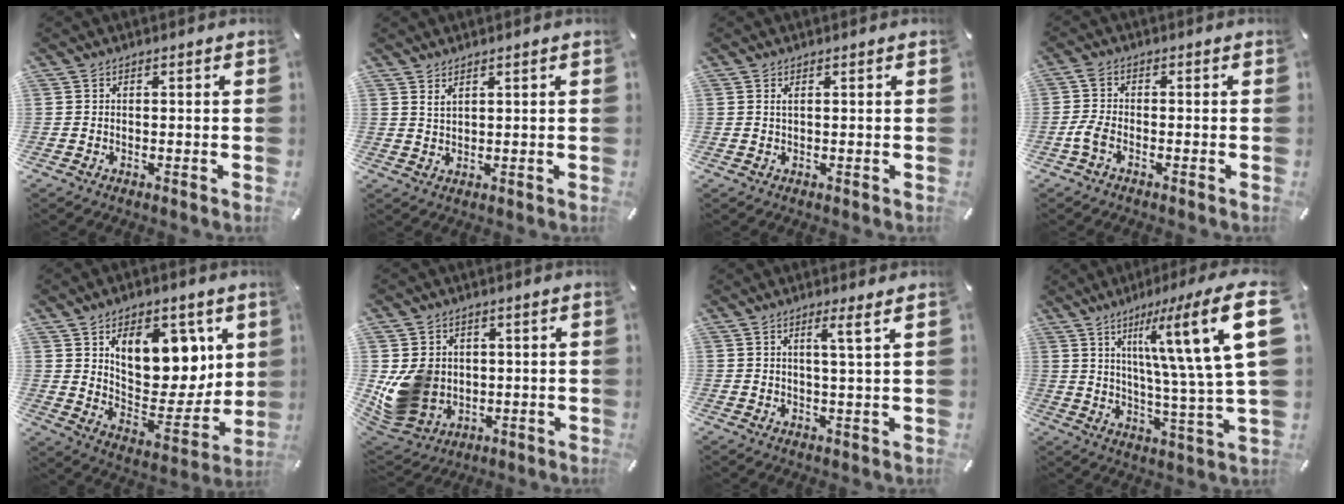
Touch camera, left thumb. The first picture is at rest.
{"total": 1.9, "force": [1.5, 0.6, 1.0], "torque": [-0.022, -0.002, 0.030]}
{"total": 0.9, "force": [0.4, 0.0, 0.9], "torque": [-0.018, 0.000, 0.006]}
{"total": 3.7, "force": [-1.7, 1.8, 2.7], "torque": [-0.065, 0.001, -0.034]}
{"total": 16.5, "force": [8.0, 9.9, 10.5], "torque": [-0.138, -0.049, 0.139]}
{"total": 10.7, "force": [0.2, 9.8, 4.2], "torque": [-0.099, -0.008, 0.004]}
{"total": 4.5, "force": [2.1, -0.6, 4.0], "torque": [-0.082, -0.005, 0.032]}
{"total": 25.7, "force": [9.1, 5.6, 23.4], "torque": [-0.343, -0.048, 0.133]}